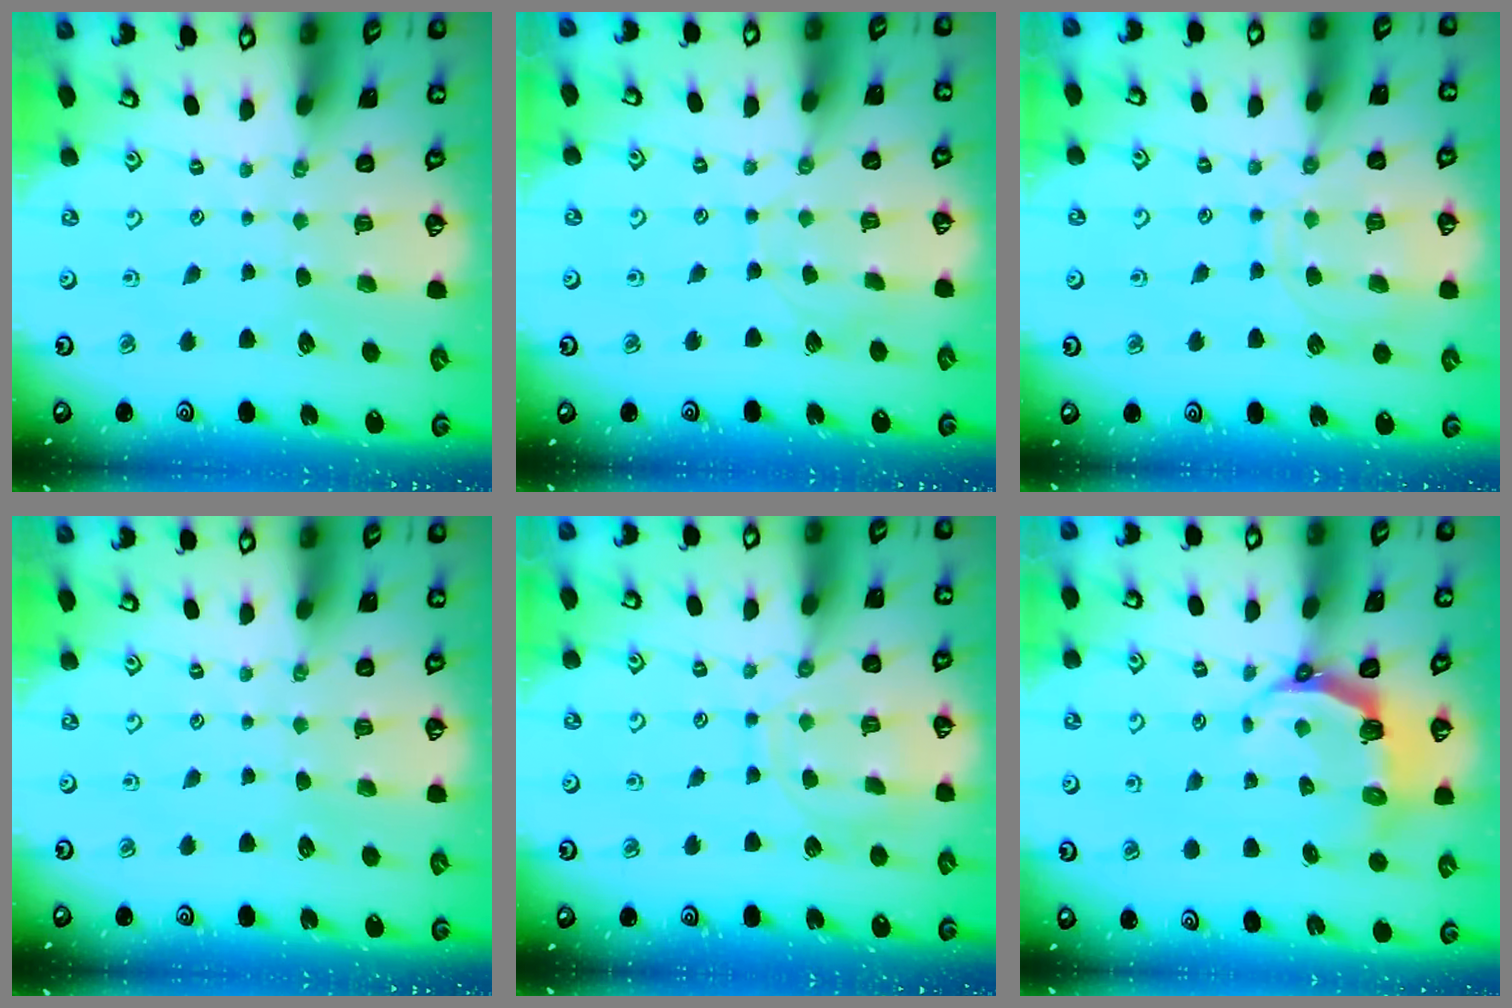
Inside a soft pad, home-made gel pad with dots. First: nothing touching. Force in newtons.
{"total": 4.1, "press": 4.1, "slide": 0.4}
{"total": 10.7, "press": 10.7, "slide": 1.0}
{"total": 0.0}
{"total": 9.5, "press": 9.5, "slide": 0.7}
{"total": 5.8, "press": 4.5, "slide": 3.7}